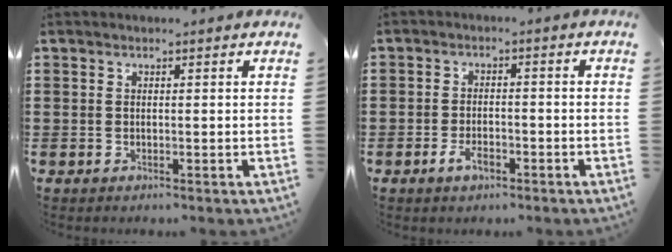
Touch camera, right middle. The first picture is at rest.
{"total": 3.1, "force": [-2.0, 1.6, 1.7], "torque": [-0.040, 0.000, -0.039]}